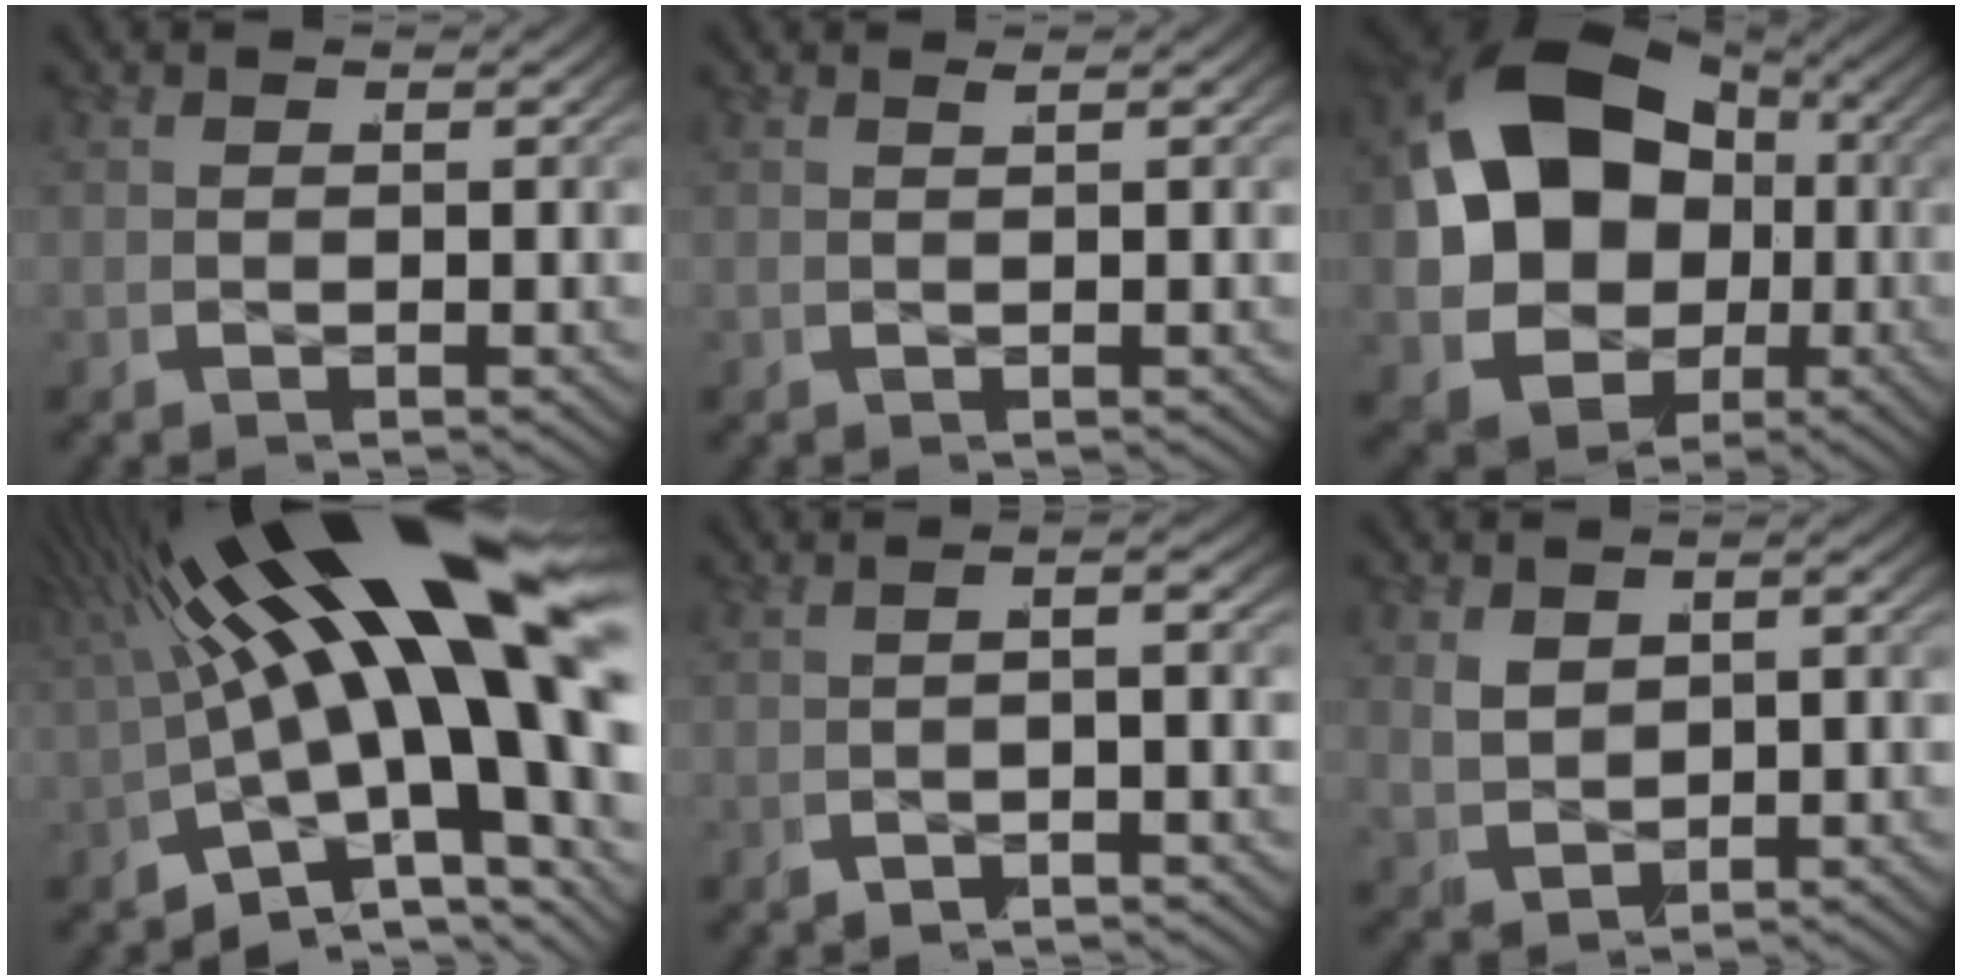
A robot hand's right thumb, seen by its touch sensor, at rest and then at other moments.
{"total": 0.9, "force": [0.3, -0.8, -0.2], "torque": [0.009, 0.011, 0.005]}
{"total": 19.2, "force": [-2.4, 15.1, 11.6], "torque": [-0.296, -0.081, -0.019]}
{"total": 15.6, "force": [0.8, 6.9, 14.0], "torque": [-0.249, 0.003, 0.013]}
{"total": 1.0, "force": [-0.8, -0.7, 0.3], "torque": [-0.017, 0.009, -0.017]}
{"total": 2.6, "force": [0.1, 1.8, 1.8], "torque": [-0.052, -0.016, 0.013]}